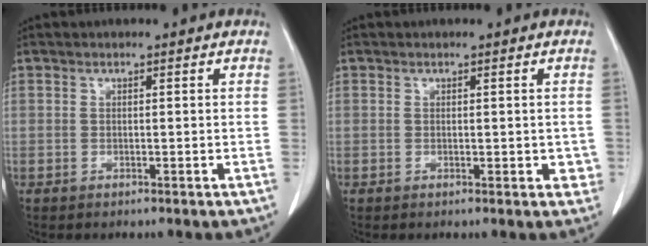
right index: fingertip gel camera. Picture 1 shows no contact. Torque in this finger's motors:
{"motor_torque": [-0.05, 0.37, 0.09, 0.05]}